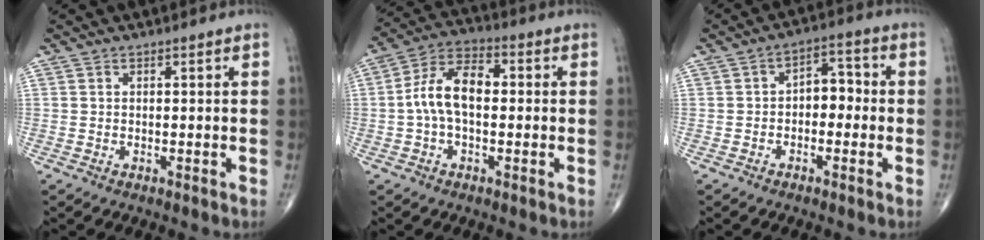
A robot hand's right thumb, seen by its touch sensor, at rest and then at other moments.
{"total": 10.3, "force": [-0.1, 5.8, 8.5], "torque": [-0.160, 0.034, -0.011]}
{"total": 5.7, "force": [-0.7, 3.7, 4.2], "torque": [-0.039, 0.027, -0.023]}